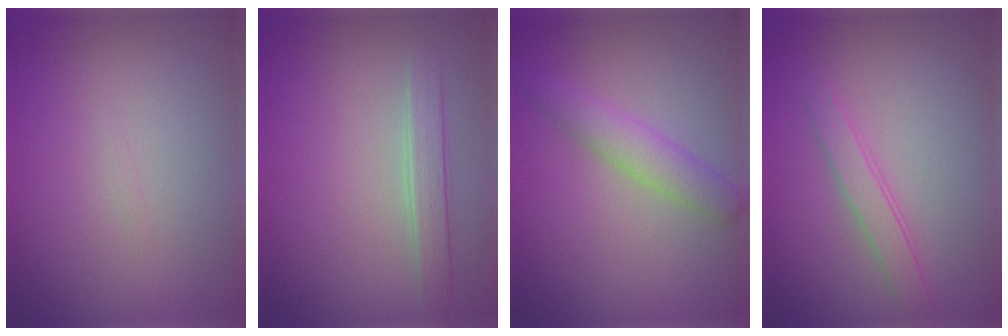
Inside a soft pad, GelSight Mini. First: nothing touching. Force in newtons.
{"total": 2.1, "press": 2.1, "slide": 0.2}
{"total": 2.9, "press": 2.9, "slide": 0.1}
{"total": 1.9, "press": 1.9, "slide": 0.2}